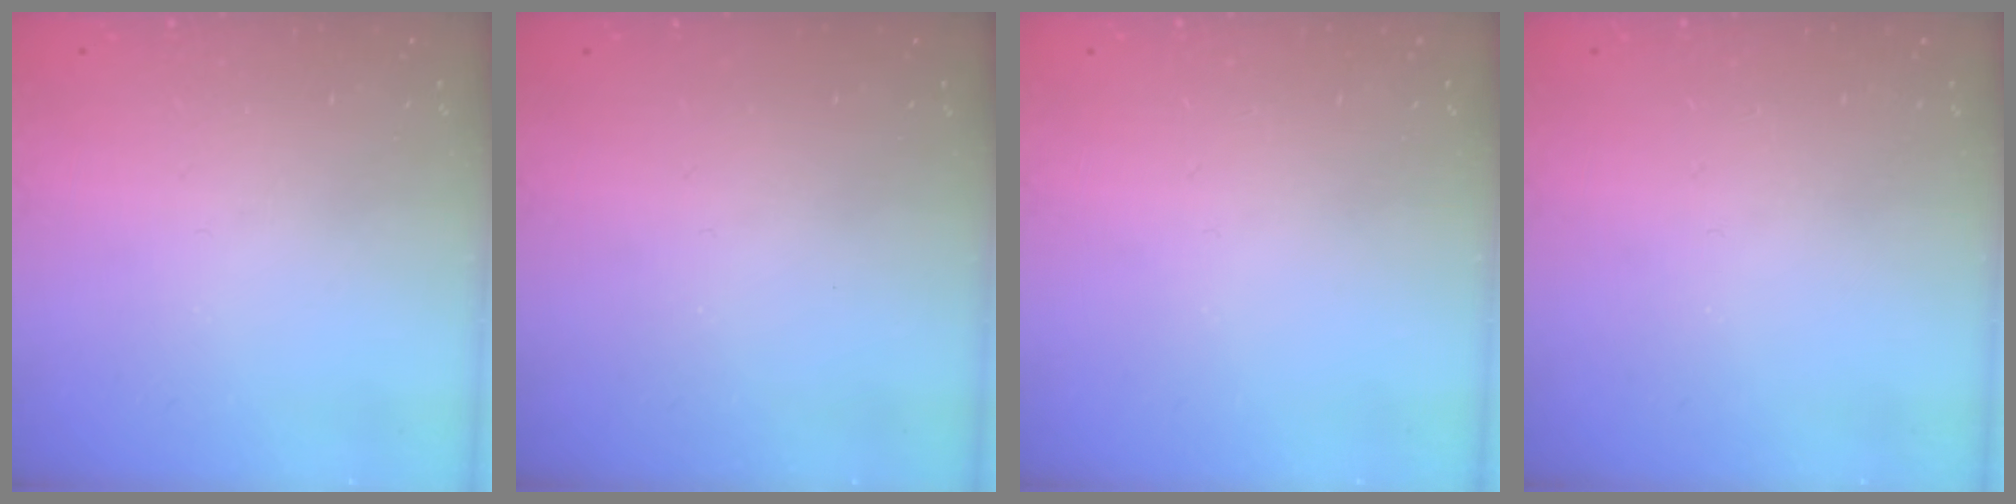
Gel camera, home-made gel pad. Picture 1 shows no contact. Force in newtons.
{"total": 0.0}
{"total": 0.0}
{"total": 0.0}